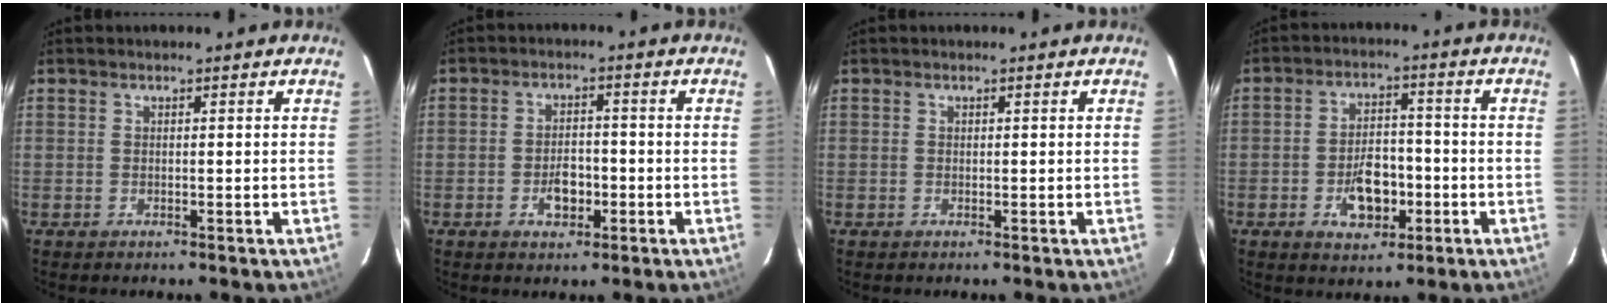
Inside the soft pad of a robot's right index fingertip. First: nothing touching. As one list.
[{"total": 4.6, "force": [-1.9, 2.8, 3.1], "torque": [-0.059, 0.002, -0.026]}, {"total": 0.0}, {"total": 8.2, "force": [-3.0, 4.9, 5.8], "torque": [-0.110, 0.011, -0.038]}]